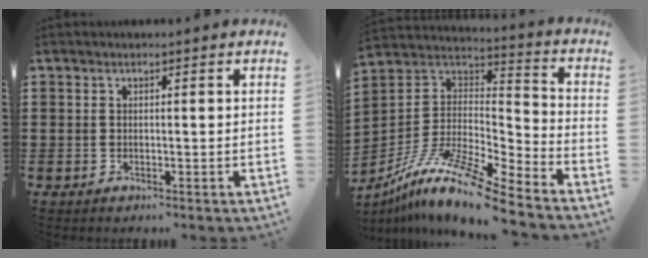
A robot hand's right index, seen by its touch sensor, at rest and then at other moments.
{"total": 12.5, "force": [-9.9, 1.1, 7.6], "torque": [-0.154, 0.011, -0.196]}